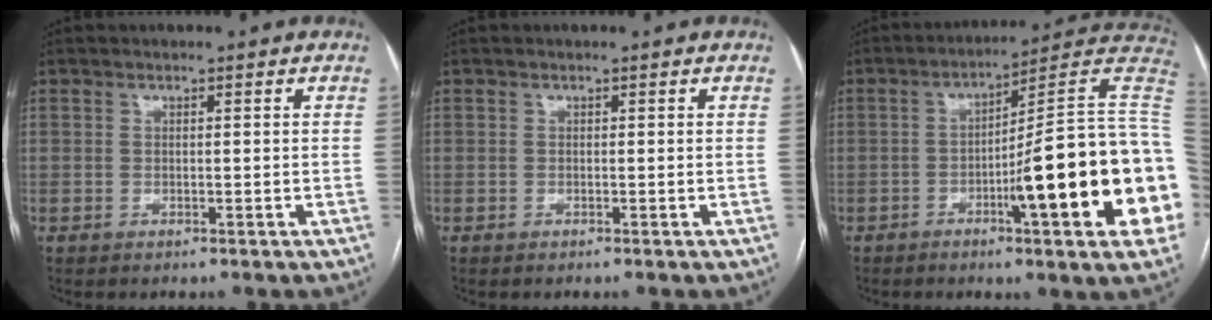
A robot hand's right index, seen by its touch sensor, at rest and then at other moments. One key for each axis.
{"total": 0.0}
{"total": 22.0, "fx": -4.7, "fy": 0.8, "fz": 21.5, "tx": -0.199, "ty": 0.015, "tz": -0.067}